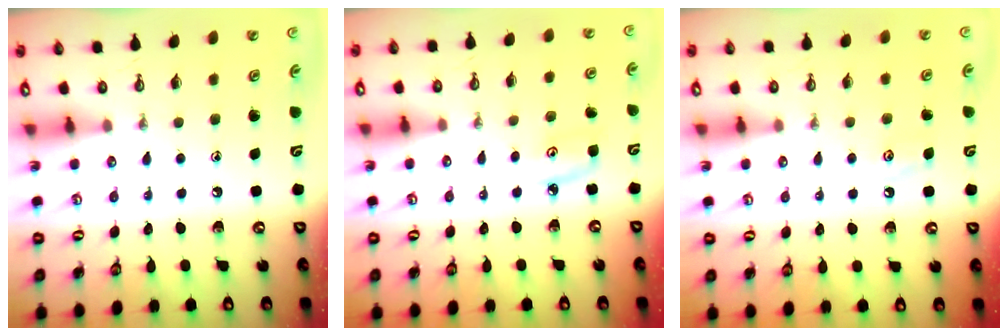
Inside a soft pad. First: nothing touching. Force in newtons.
{"total": 5.6, "press": 5.6, "slide": 0.4}
{"total": 2.8, "press": 2.7, "slide": 0.5}